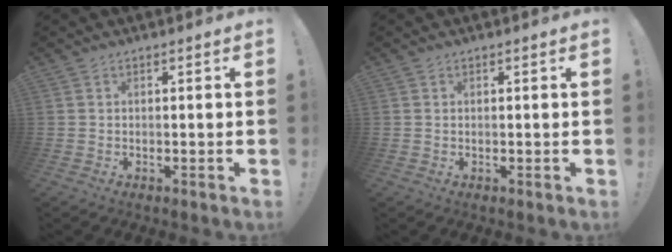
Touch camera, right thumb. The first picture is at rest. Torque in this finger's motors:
{"motor_torque": [-0.13, -0.22, -0.34, 0.25, -0.03]}